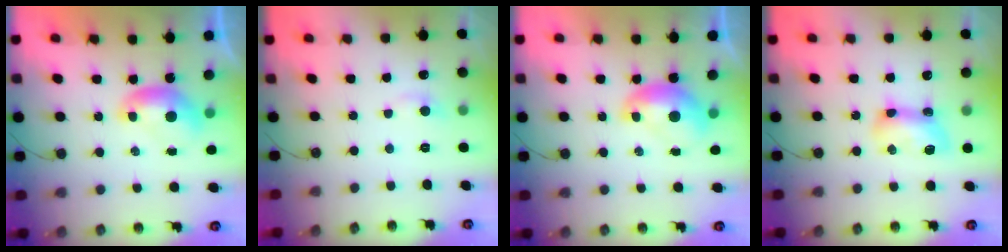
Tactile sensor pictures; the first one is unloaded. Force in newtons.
{"total": 1.1, "press": 0.8, "slide": 0.8}
{"total": 1.6, "press": 1.5, "slide": 0.3}
{"total": 8.8, "press": 8.8, "slide": 0.4}